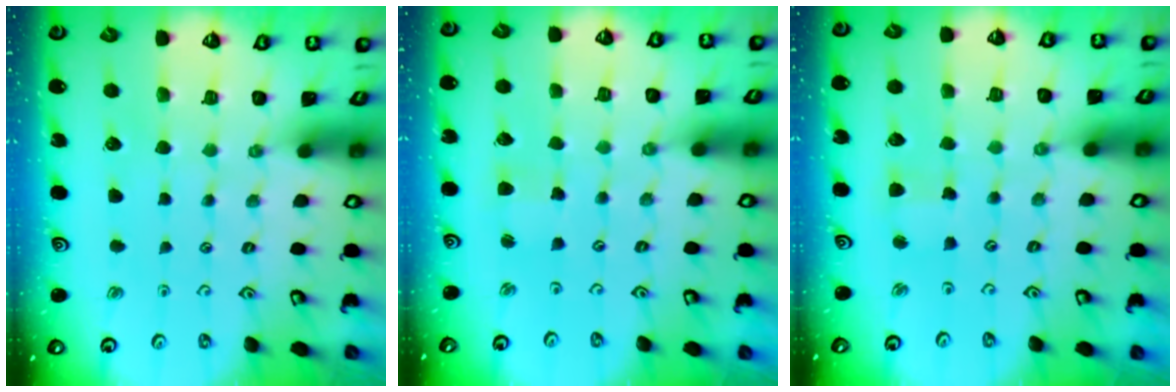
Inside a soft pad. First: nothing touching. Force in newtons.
{"total": 2.8, "press": 2.8, "slide": 0.3}
{"total": 2.6, "press": 2.6, "slide": 0.3}